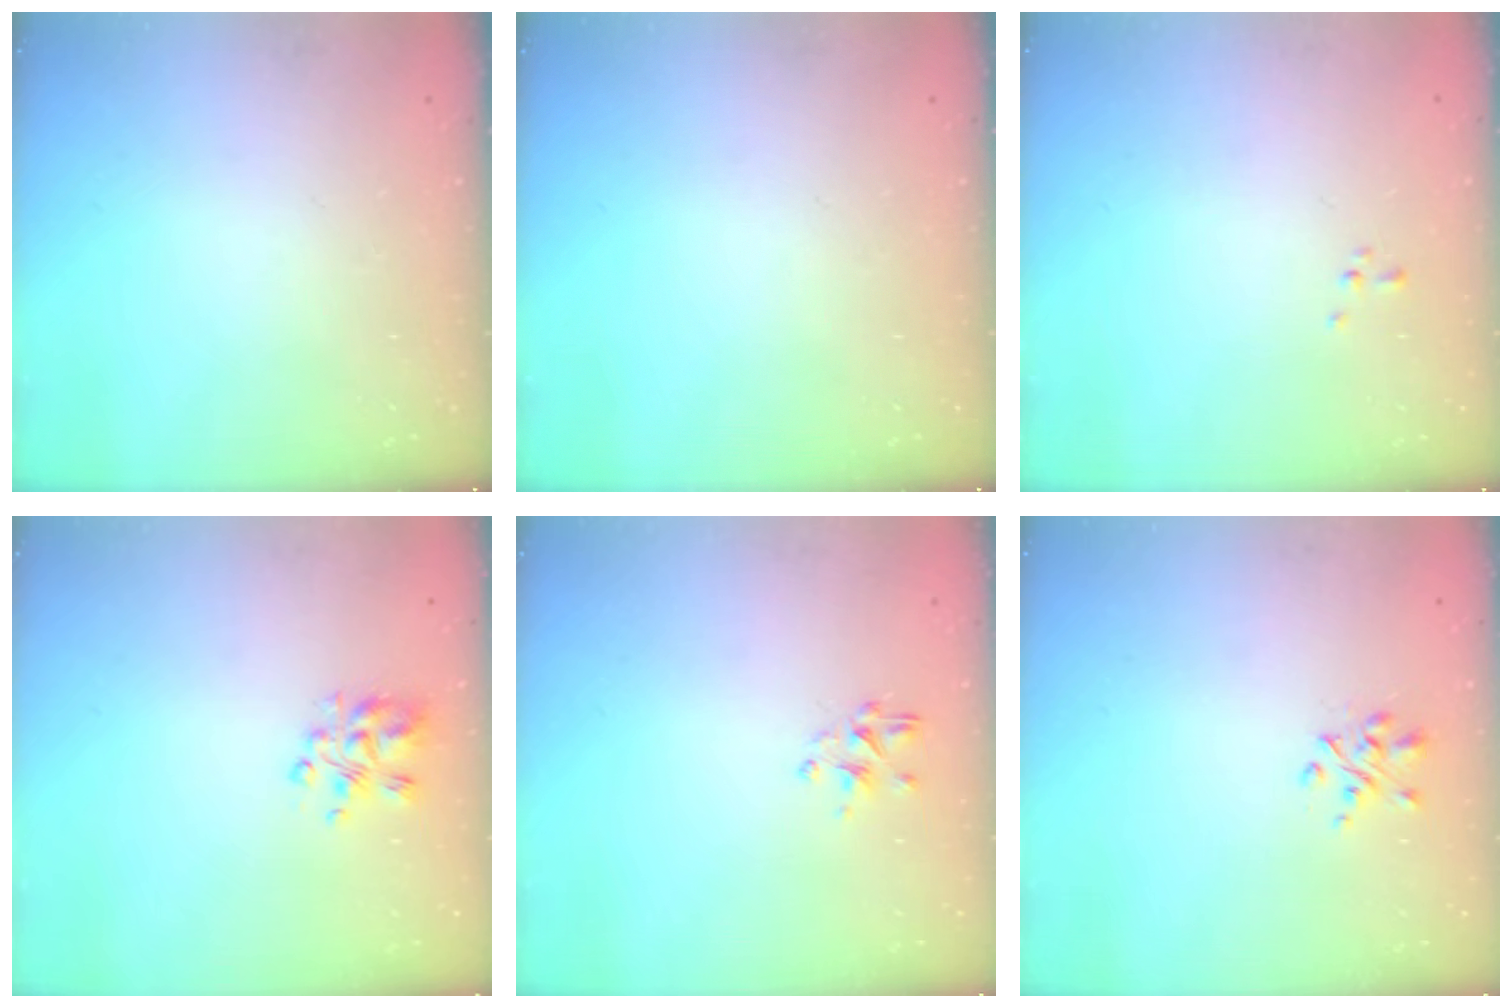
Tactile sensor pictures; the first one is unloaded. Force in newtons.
{"total": 0.0}
{"total": 0.7, "press": 0.6, "slide": 0.1}
{"total": 5.5, "press": 5.4, "slide": 0.9}
{"total": 2.4, "press": 2.2, "slide": 1.0}
{"total": 2.7, "press": 2.5, "slide": 1.0}